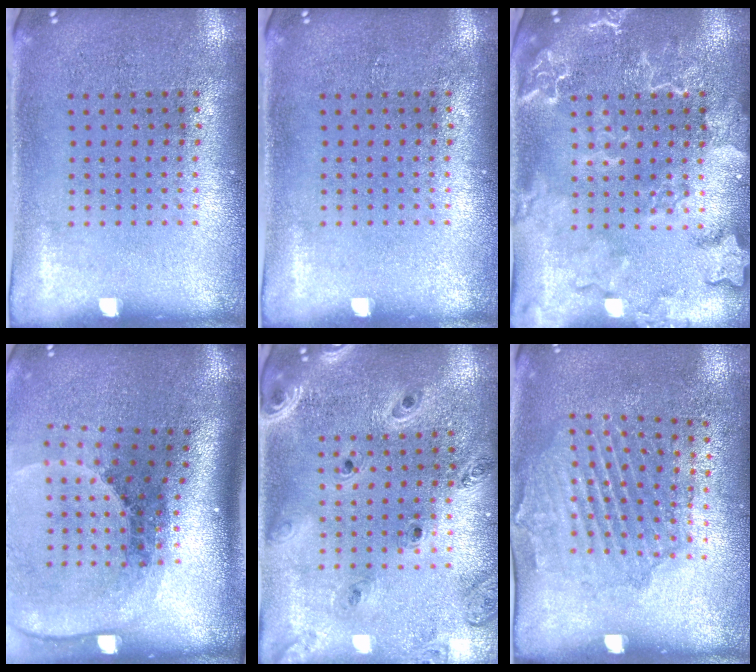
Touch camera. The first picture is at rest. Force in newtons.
{"total": 0.0}
{"total": 2.5, "press": 2.4, "slide": 0.4}
{"total": 2.8, "press": 1.9, "slide": 2.0}
{"total": 1.3, "press": 1.3, "slide": 0.2}
{"total": 1.6, "press": 1.4, "slide": 0.7}